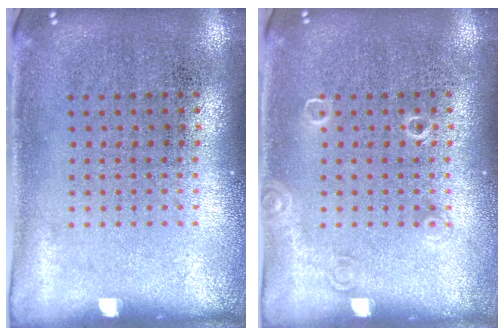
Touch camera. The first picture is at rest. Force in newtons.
{"total": 1.0, "press": 1.0, "slide": 0.2}